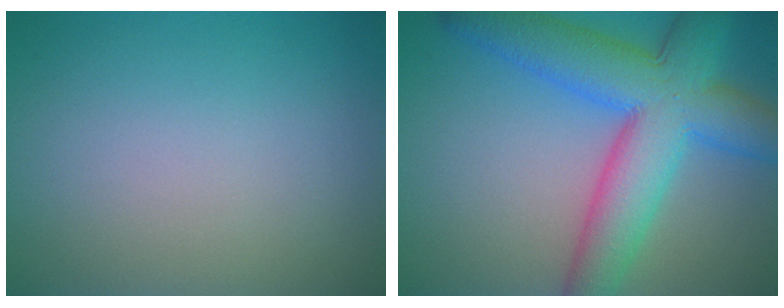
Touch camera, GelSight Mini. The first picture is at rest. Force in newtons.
{"total": 10.0, "press": 10.0, "slide": 0.3}